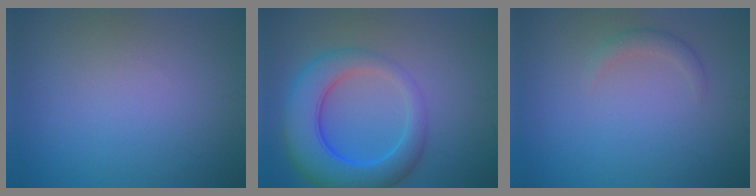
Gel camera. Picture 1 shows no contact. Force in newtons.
{"total": 8.1, "press": 8.1, "slide": 0.4}
{"total": 1.4, "press": 1.4, "slide": 0.1}